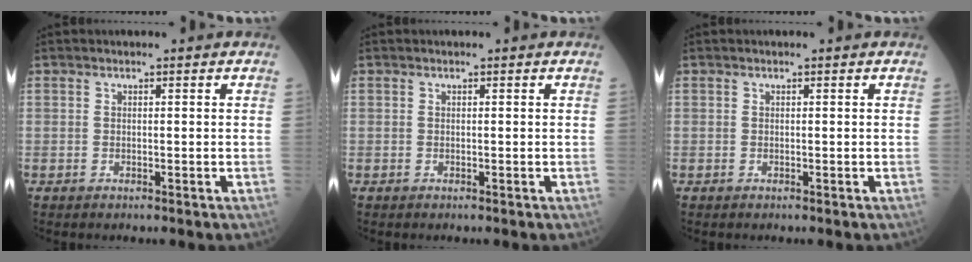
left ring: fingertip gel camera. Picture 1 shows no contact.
{"total": 0.0}
{"total": 0.0}